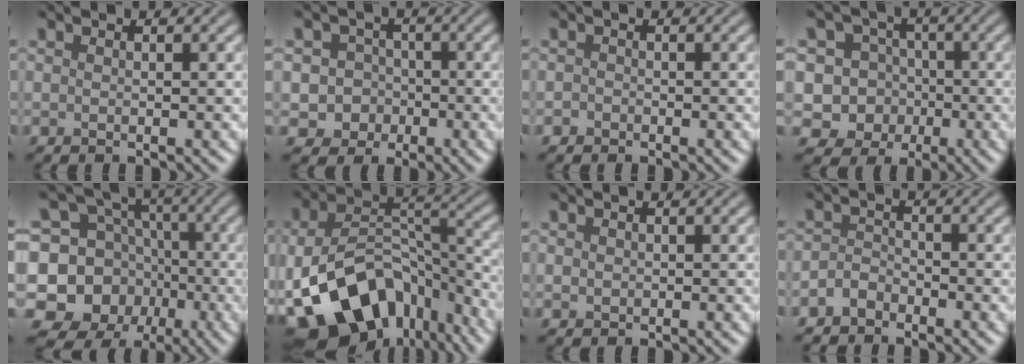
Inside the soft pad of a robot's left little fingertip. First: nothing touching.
{"total": 4.6, "force": [-1.2, 4.4, 0.8], "torque": [0.010, 0.005, -0.037]}
{"total": 0.6, "force": [-0.4, 0.5, 0.0], "torque": [0.002, 0.000, -0.009]}
{"total": 10.1, "force": [-2.1, 9.7, 2.1], "torque": [-0.043, 0.017, -0.060]}
{"total": 11.1, "force": [-2.1, 10.2, 4.1], "torque": [-0.089, -0.012, -0.047]}
{"total": 14.2, "force": [-7.3, 8.9, 8.3], "torque": [-0.169, -0.012, -0.111]}
{"total": 0.6, "force": [0.1, 0.6, 0.2], "torque": [-0.002, -0.004, 0.001]}
{"total": 1.7, "force": [-1.3, 1.0, 0.4], "torque": [-0.008, 0.008, -0.031]}